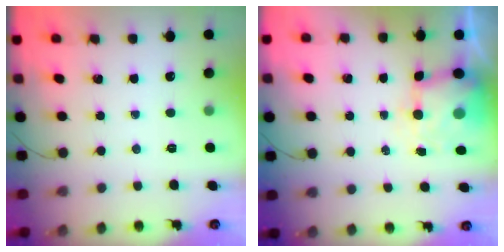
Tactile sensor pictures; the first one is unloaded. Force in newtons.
{"total": 7.1, "press": 6.9, "slide": 1.4}